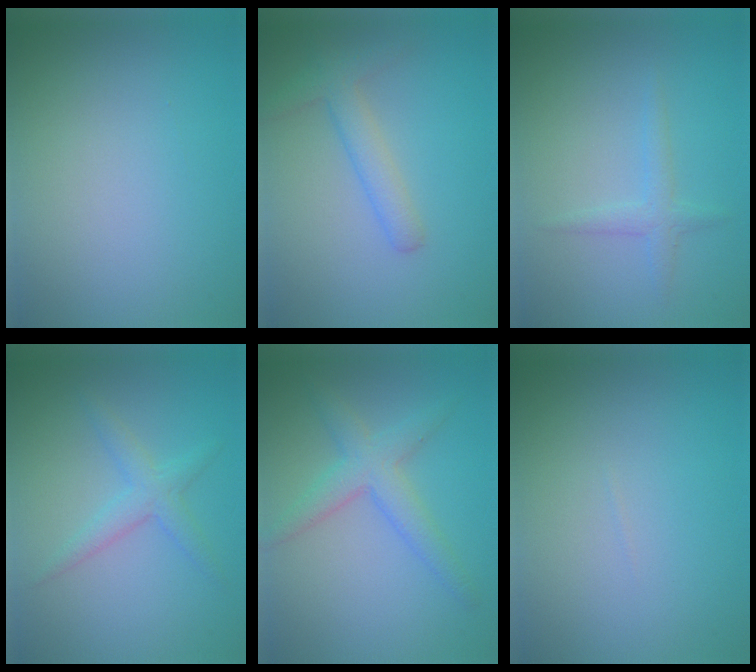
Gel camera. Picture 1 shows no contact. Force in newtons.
{"total": 2.7, "press": 2.7, "slide": 0.1}
{"total": 1.6, "press": 1.6, "slide": 0.1}
{"total": 2.2, "press": 2.2, "slide": 0.1}
{"total": 3.4, "press": 3.4, "slide": 0.1}
{"total": 0.0}